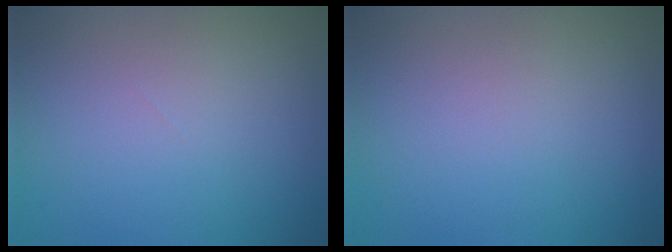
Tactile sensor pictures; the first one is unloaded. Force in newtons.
{"total": 0.0}